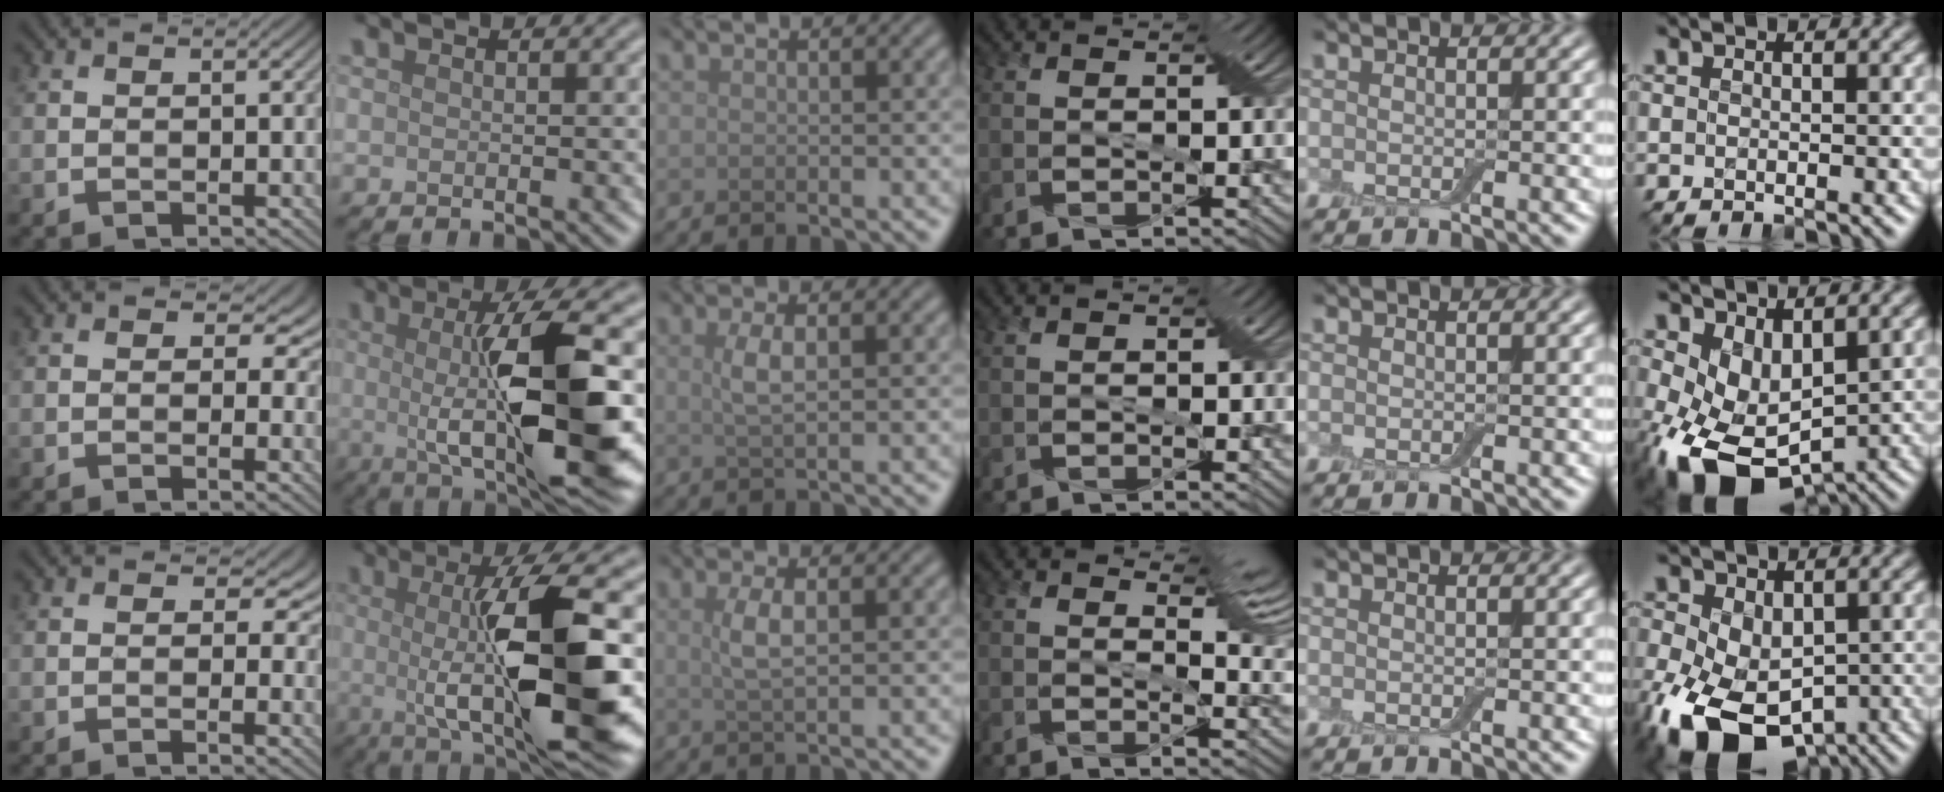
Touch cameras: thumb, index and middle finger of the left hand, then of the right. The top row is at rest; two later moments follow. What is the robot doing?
{"motion": "wrap", "object": "cling film"}